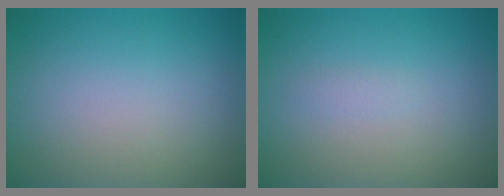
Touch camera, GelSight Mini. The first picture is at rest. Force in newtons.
{"total": 0.6, "press": 0.6, "slide": 0.1}